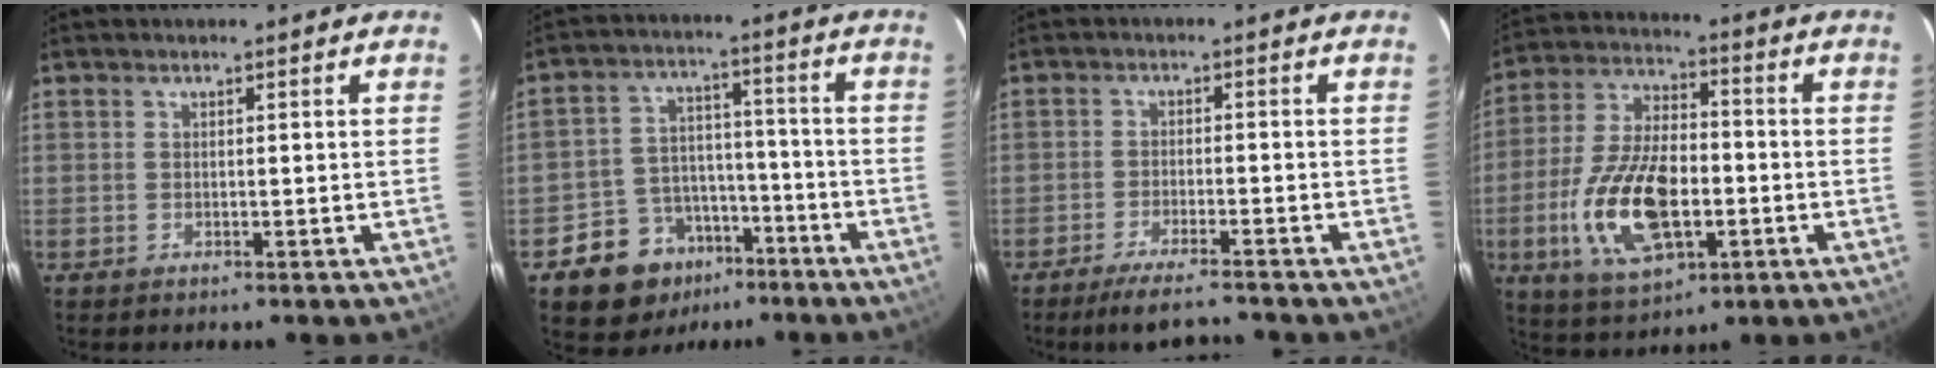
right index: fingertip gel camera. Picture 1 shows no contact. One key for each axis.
{"total": 11.4, "fx": -6.9, "fy": 8.7, "fz": 2.6, "tx": -0.066, "ty": 0.038, "tz": -0.094}
{"total": 7.2, "fx": -6.4, "fy": 0.6, "fz": 3.2, "tx": -0.074, "ty": -0.015, "tz": -0.108}
{"total": 17.4, "fx": -4.6, "fy": 8.6, "fz": 14.5, "tx": -0.303, "ty": -0.002, "tz": -0.074}